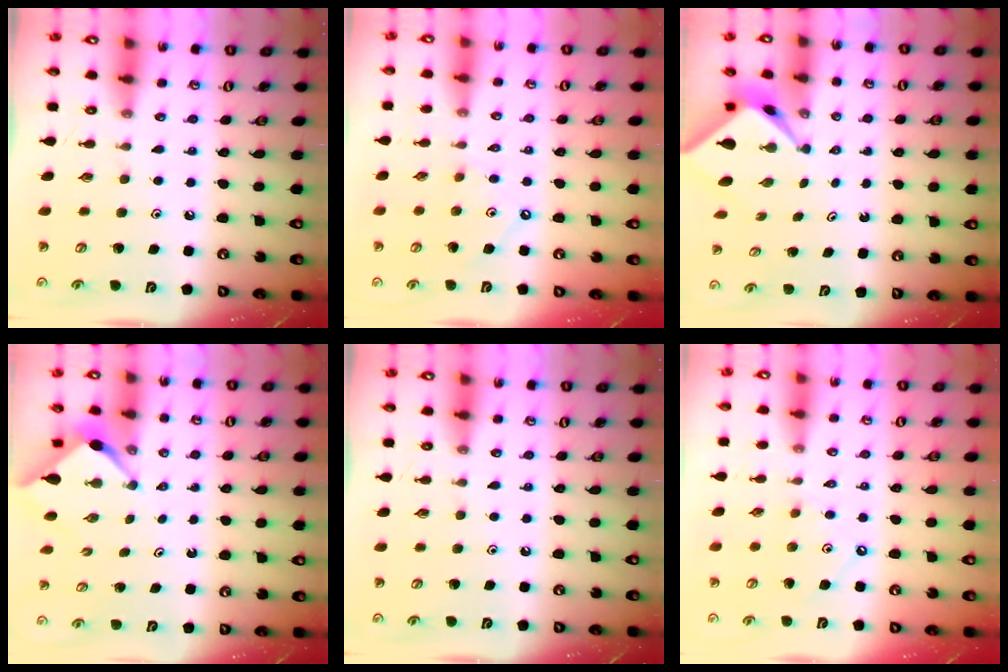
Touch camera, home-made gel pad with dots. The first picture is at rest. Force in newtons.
{"total": 1.6, "press": 1.6, "slide": 0.2}
{"total": 2.5, "press": 2.5, "slide": 0.2}
{"total": 2.5, "press": 2.5, "slide": 0.3}
{"total": 0.0}
{"total": 1.6, "press": 1.6, "slide": 0.2}